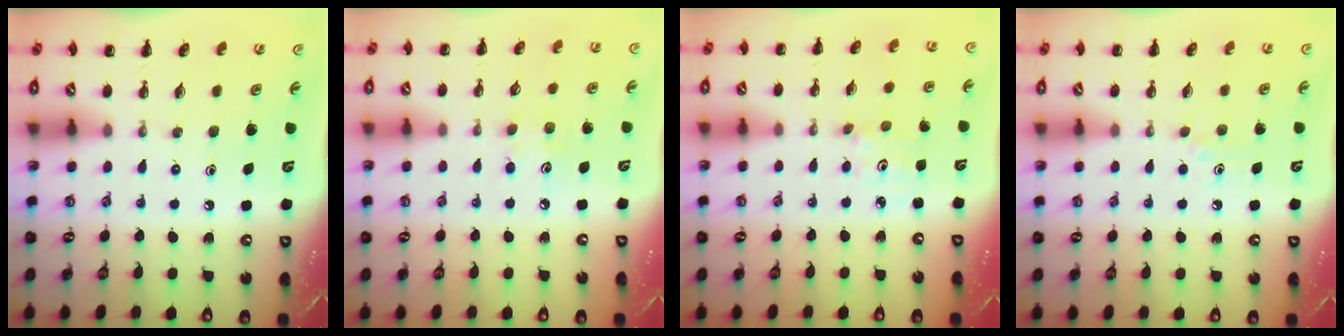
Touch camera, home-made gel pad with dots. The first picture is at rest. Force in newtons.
{"total": 4.0, "press": 3.9, "slide": 1.0}
{"total": 1.8, "press": 1.7, "slide": 0.6}
{"total": 3.4, "press": 3.2, "slide": 1.3}